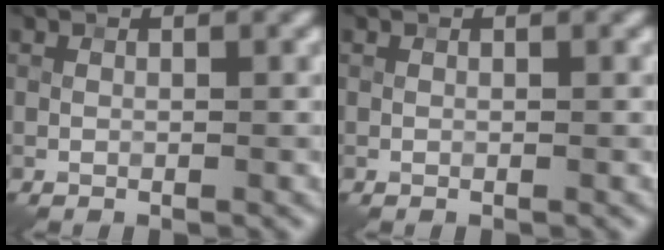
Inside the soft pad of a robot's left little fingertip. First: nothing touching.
{"total": 0.0}